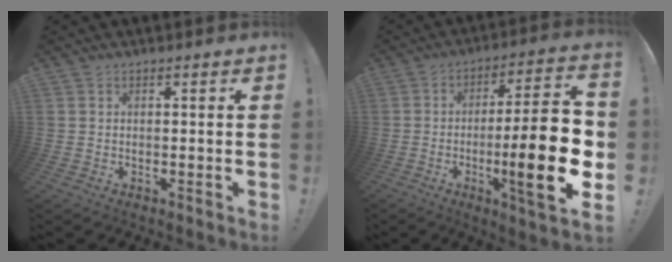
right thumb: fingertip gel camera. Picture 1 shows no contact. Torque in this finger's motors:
{"motor_torque": [0.64, 0.95, 2.17, -0.60, 0.41]}